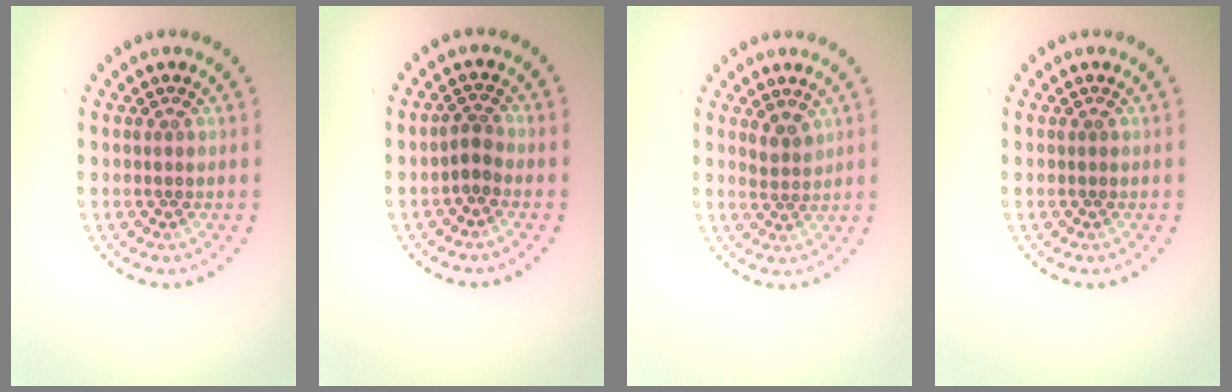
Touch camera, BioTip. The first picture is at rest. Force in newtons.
{"total": 1.5, "press": 1.0, "slide": 1.1}
{"total": 1.7, "press": 1.3, "slide": 1.0}
{"total": 0.0}